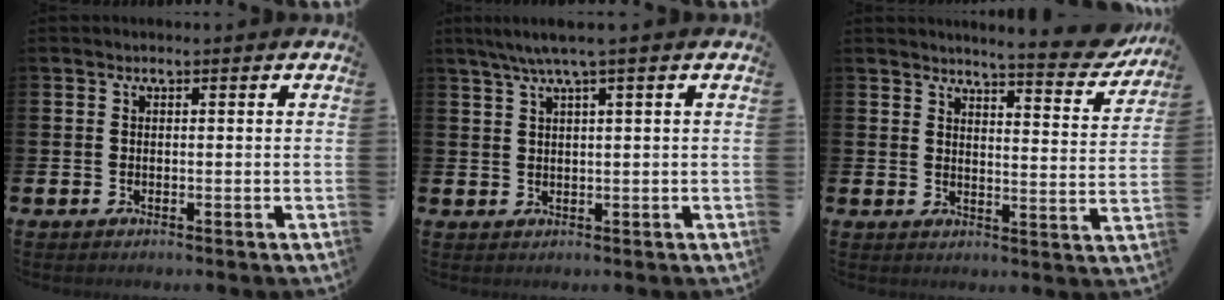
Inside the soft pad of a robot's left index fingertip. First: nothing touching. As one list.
[{"total": 3.5, "force": [2.2, -0.3, 2.7], "torque": [-0.060, 0.004, 0.040]}, {"total": 5.7, "force": [5.5, 0.2, 1.6], "torque": [-0.030, -0.043, 0.090]}]